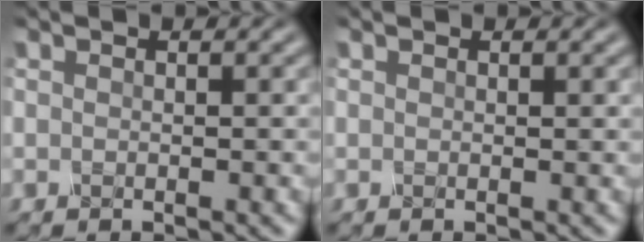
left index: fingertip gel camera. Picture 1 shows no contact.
{"total": 0.0}